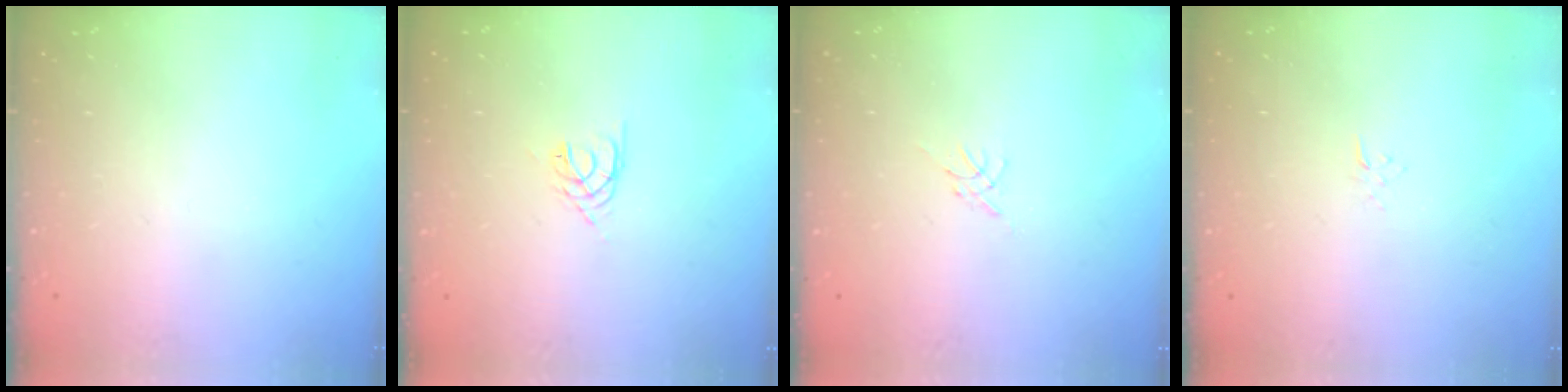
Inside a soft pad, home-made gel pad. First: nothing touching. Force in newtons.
{"total": 3.6, "press": 3.6, "slide": 0.5}
{"total": 0.0}
{"total": 2.6, "press": 2.6, "slide": 0.3}